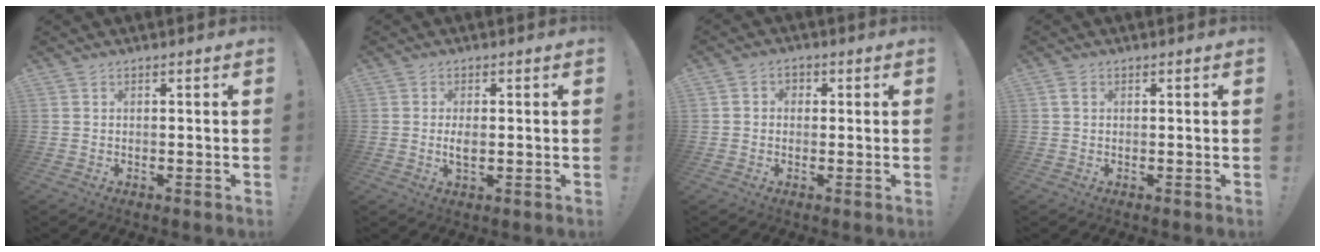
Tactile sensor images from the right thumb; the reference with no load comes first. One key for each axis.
{"total": 3.0, "fx": -0.1, "fy": 1.4, "fz": 2.7, "tx": -0.040, "ty": -0.005, "tz": -0.006}
{"total": 3.0, "fx": -0.3, "fy": 2.6, "fz": 1.4, "tx": -0.021, "ty": 0.007, "tz": -0.006}
{"total": 1.6, "fx": 0.5, "fy": 1.2, "fz": 0.9, "tx": -0.011, "ty": 0.002, "tz": 0.008}